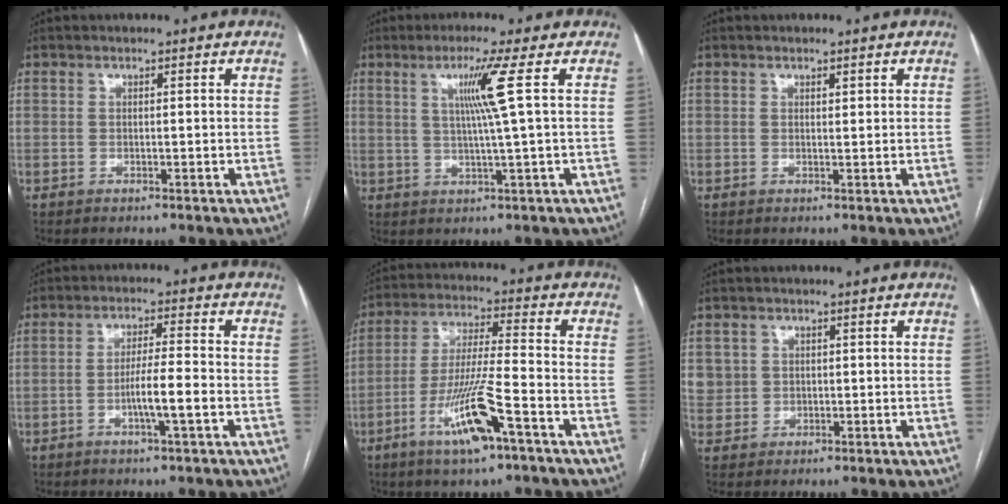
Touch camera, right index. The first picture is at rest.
{"total": 6.2, "force": [1.7, -2.0, 5.6], "torque": [-0.109, -0.004, 0.037]}
{"total": 0.7, "force": [0.5, 0.2, 0.5], "torque": [-0.007, -0.003, 0.007]}
{"total": 5.7, "force": [-1.9, 0.0, 5.3], "torque": [-0.098, -0.002, -0.035]}
{"total": 12.0, "force": [-6.0, 0.8, 10.4], "torque": [-0.202, -0.013, -0.110]}
{"total": 3.2, "force": [1.0, 3.1, 0.1], "torque": [0.010, 0.006, 0.020]}